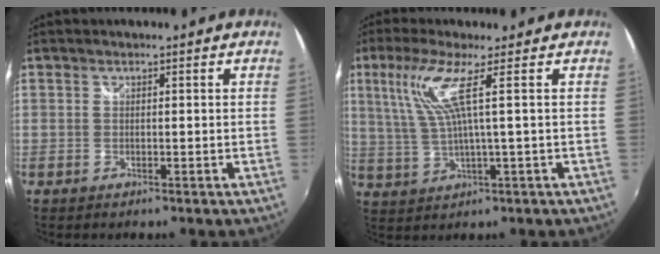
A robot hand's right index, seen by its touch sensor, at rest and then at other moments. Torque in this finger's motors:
{"motor_torque": [0.82, 0.19, 0.40, 0.13]}